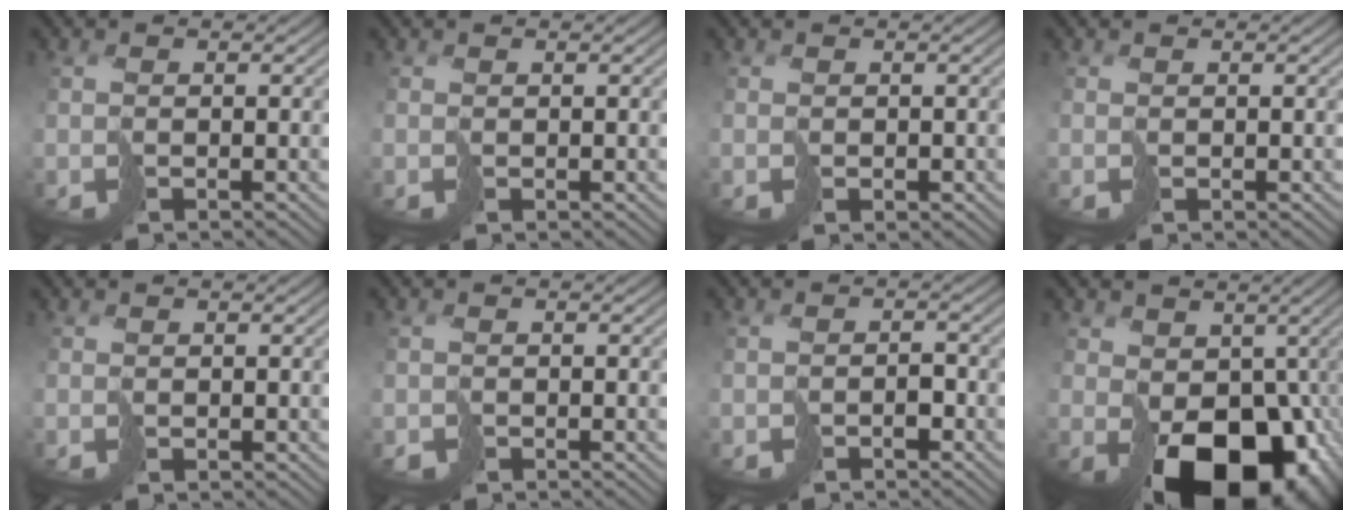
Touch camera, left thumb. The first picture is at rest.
{"total": 0.0}
{"total": 1.2, "force": [0.1, 1.1, 0.6], "torque": [-0.016, -0.004, 0.002]}
{"total": 0.0}
{"total": 0.0}
{"total": 0.9, "force": [-0.7, 0.6, 0.2], "torque": [-0.002, -0.003, -0.016]}
{"total": 1.9, "force": [-1.2, 1.0, 1.1], "torque": [-0.017, 0.003, -0.024]}
{"total": 17.9, "force": [-4.2, 11.9, 12.8], "torque": [-0.201, -0.054, -0.038]}